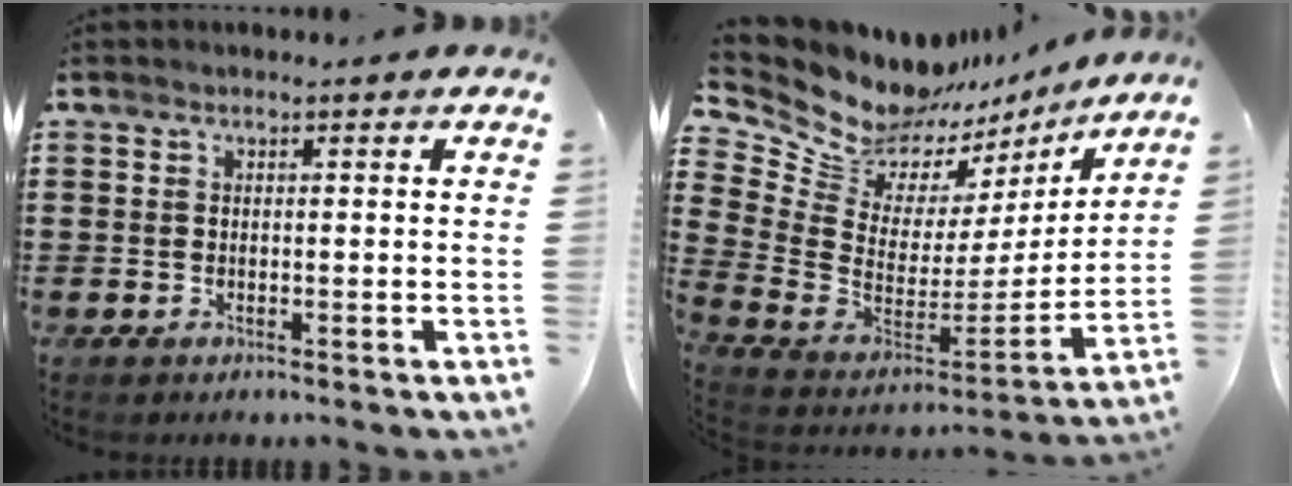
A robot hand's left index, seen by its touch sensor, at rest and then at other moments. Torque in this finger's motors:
{"motor_torque": [0.00, -0.33, 0.41, 0.01]}